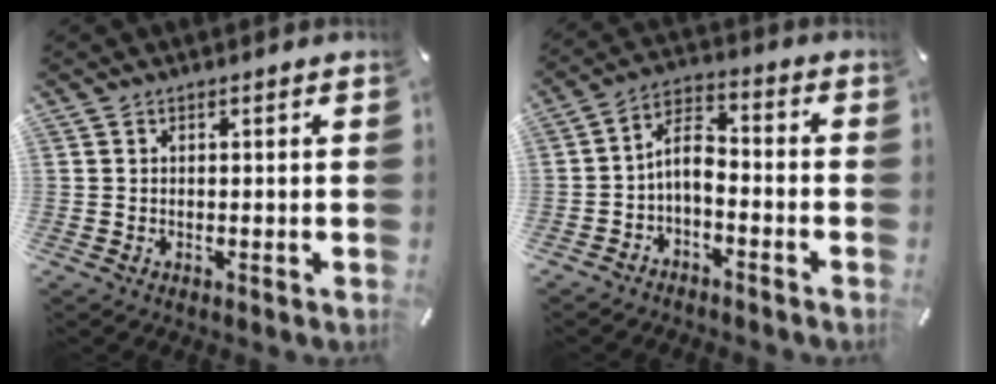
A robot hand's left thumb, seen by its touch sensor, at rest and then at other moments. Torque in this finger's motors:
{"motor_torque": [0.44, 1.92, 0.26, -0.02, 0.01]}